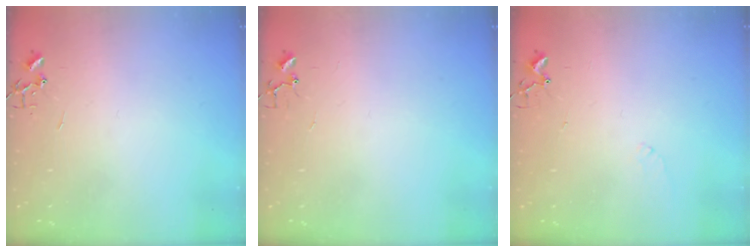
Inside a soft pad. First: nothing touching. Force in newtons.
{"total": 3.8, "press": 3.7, "slide": 0.3}
{"total": 5.5, "press": 5.5, "slide": 0.8}